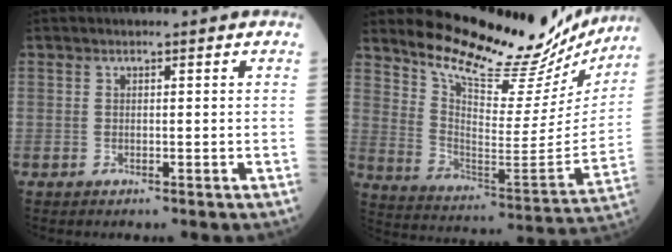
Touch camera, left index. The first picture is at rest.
{"total": 24.1, "force": [22.1, 5.2, 8.0], "torque": [-0.121, -0.078, 0.304]}